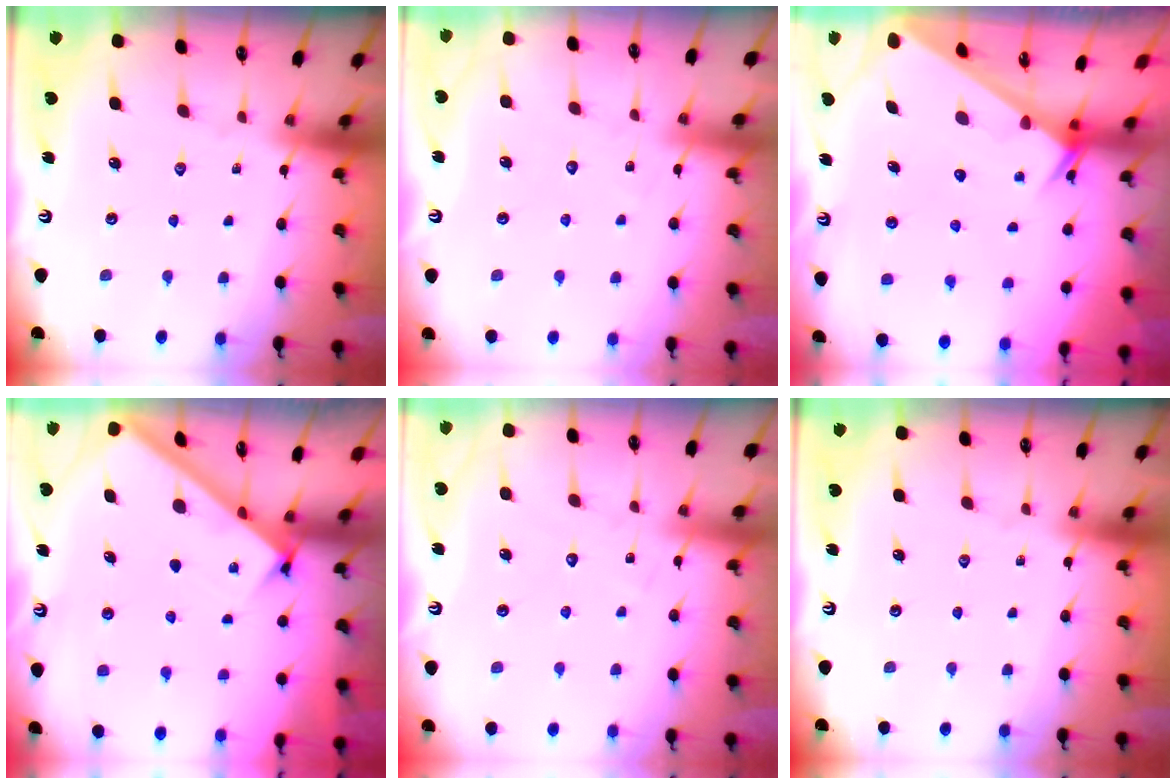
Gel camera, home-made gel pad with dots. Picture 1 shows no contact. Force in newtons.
{"total": 4.7, "press": 4.7, "slide": 0.4}
{"total": 2.4, "press": 2.4, "slide": 0.0}
{"total": 2.7, "press": 2.7, "slide": 0.3}
{"total": 5.5, "press": 5.5, "slide": 0.1}
{"total": 0.0}